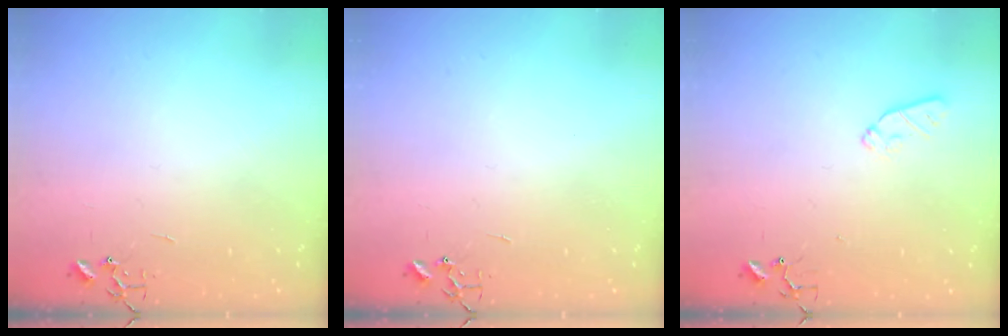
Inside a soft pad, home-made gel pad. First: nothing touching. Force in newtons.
{"total": 0.0}
{"total": 5.9, "press": 5.8, "slide": 0.8}